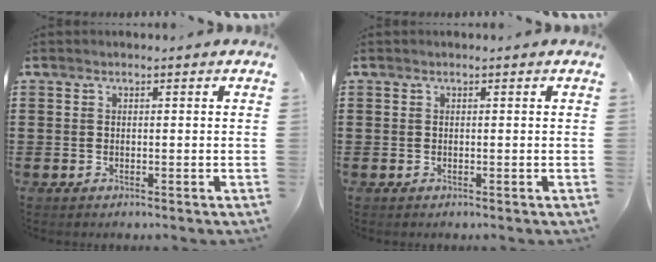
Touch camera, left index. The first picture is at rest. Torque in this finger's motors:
{"motor_torque": [0.03, 0.02, 0.00, 0.00]}